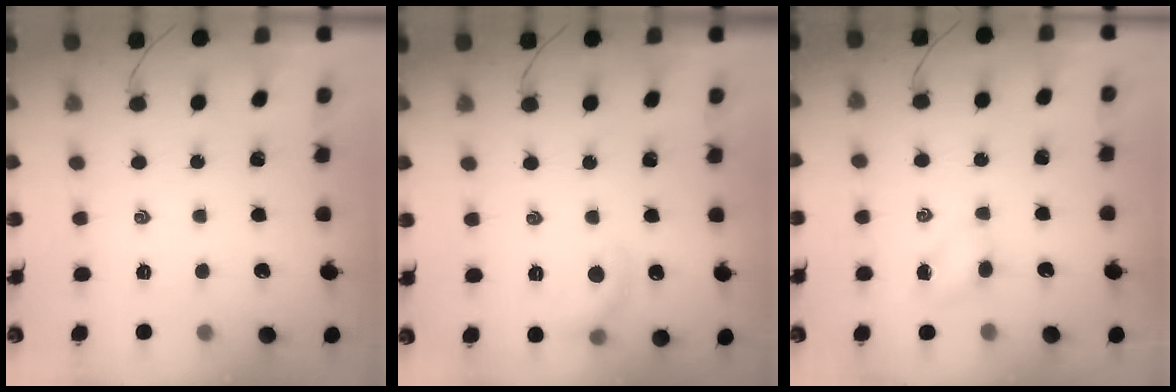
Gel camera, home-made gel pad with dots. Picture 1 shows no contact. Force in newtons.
{"total": 6.8, "press": 6.7, "slide": 1.2}
{"total": 4.0, "press": 3.8, "slide": 1.2}